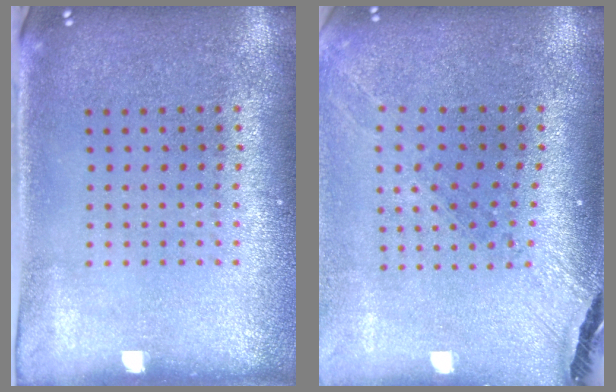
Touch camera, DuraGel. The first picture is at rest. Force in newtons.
{"total": 1.5, "press": 1.5, "slide": 0.4}